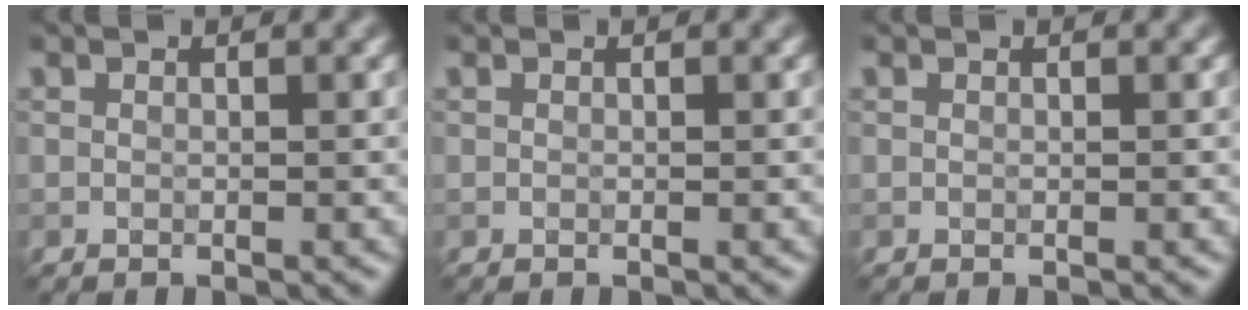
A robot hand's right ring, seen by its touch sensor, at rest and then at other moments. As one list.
[{"total": 0.0}, {"total": 0.0}]